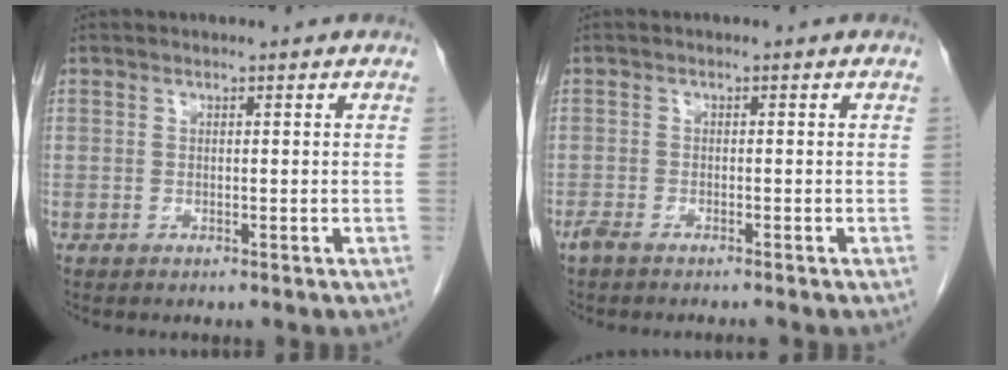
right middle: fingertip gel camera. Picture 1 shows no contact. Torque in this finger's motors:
{"motor_torque": [0.22, -0.12, 0.00, 0.00]}